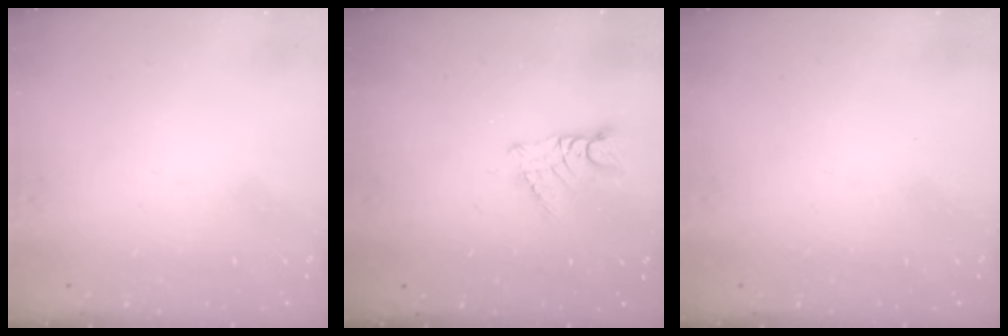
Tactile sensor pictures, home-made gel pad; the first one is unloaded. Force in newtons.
{"total": 3.2, "press": 3.2, "slide": 0.3}
{"total": 0.0}